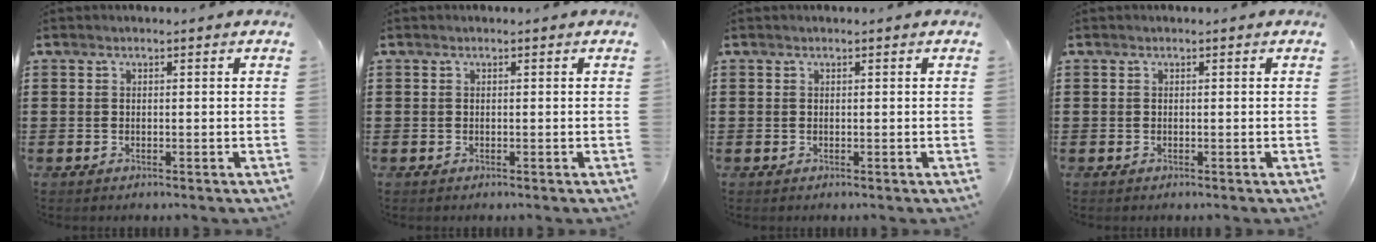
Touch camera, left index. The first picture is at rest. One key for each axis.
{"total": 0.0}
{"total": 0.0}
{"total": 0.0}